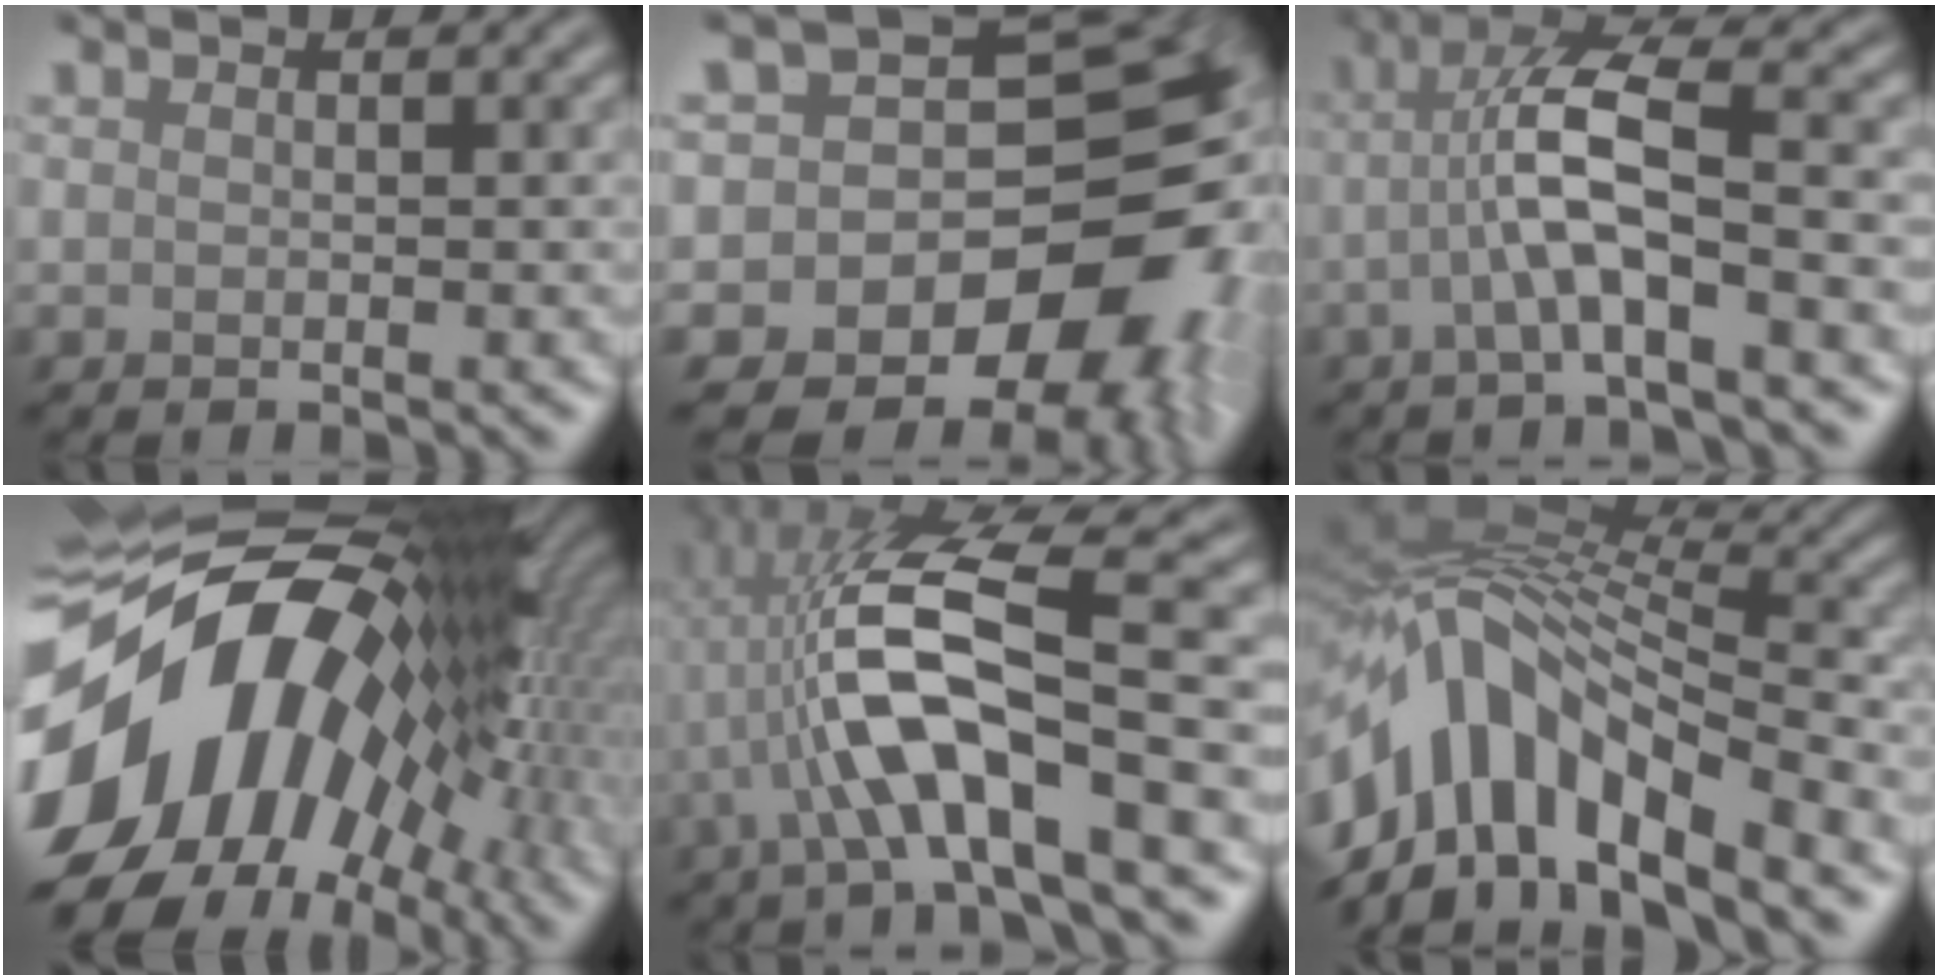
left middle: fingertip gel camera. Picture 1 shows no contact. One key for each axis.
{"total": 14.5, "fx": -3.8, "fy": 10.9, "fz": 8.8, "tx": -0.106, "ty": 0.014, "tz": -0.040}
{"total": 5.6, "fx": -1.6, "fy": 0.8, "fz": 5.3, "tx": -0.132, "ty": 0.018, "tz": -0.016}
{"total": 18.4, "fx": -1.8, "fy": 12.5, "fz": 13.4, "tx": -0.266, "ty": -0.005, "tz": -0.027}
{"total": 9.6, "fx": -1.5, "fy": 2.4, "fz": 9.2, "tx": -0.189, "ty": 0.015, "tz": -0.014}
{"total": 10.7, "fx": -4.7, "fy": 5.1, "fz": 8.1, "tx": -0.155, "ty": 0.021, "tz": -0.075}